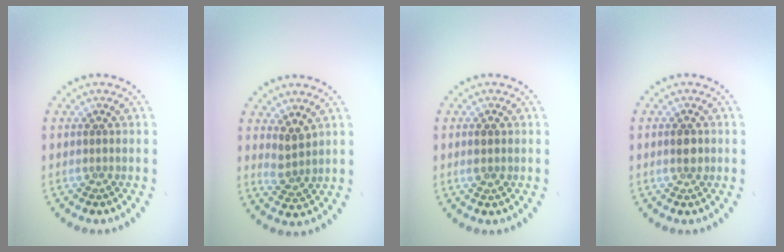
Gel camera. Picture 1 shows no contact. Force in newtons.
{"total": 1.9, "press": 1.5, "slide": 1.0}
{"total": 1.0, "press": 1.0, "slide": 0.3}
{"total": 1.7, "press": 1.7, "slide": 0.1}